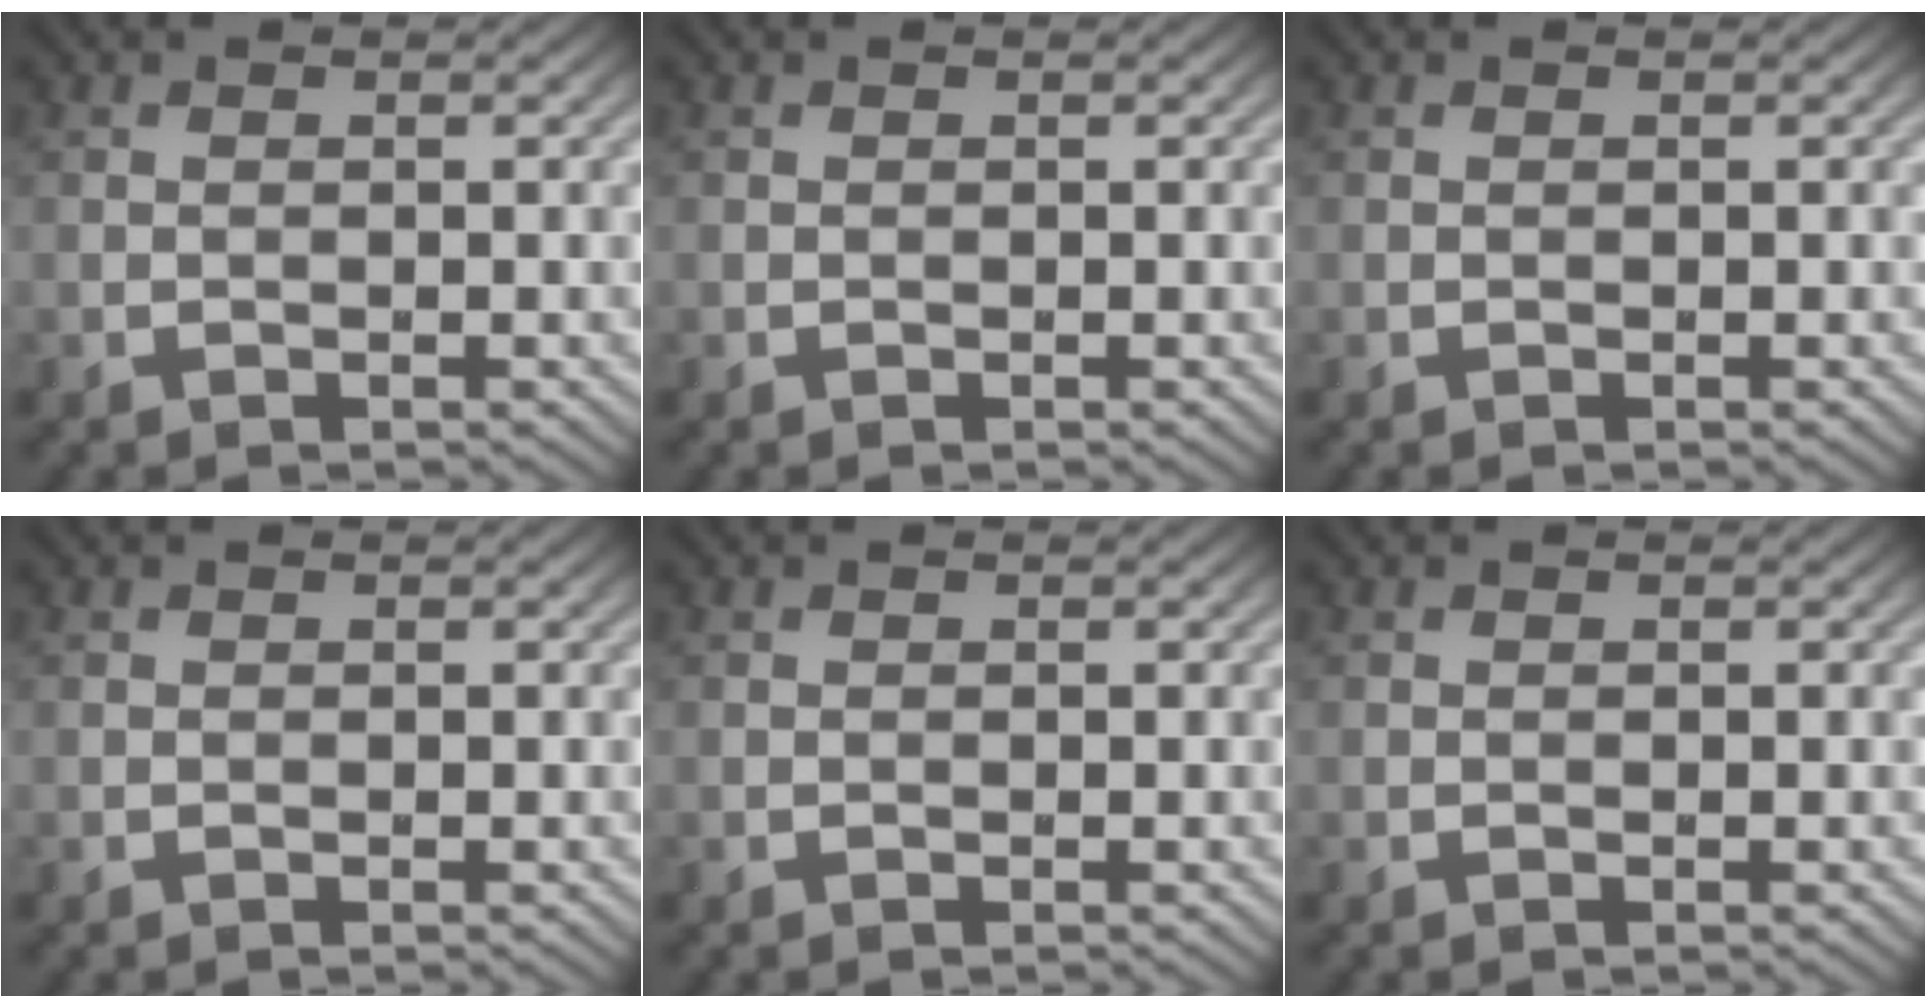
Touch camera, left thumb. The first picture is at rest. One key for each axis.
{"total": 0.0}
{"total": 0.0}
{"total": 0.0}
{"total": 0.0}
{"total": 0.0}